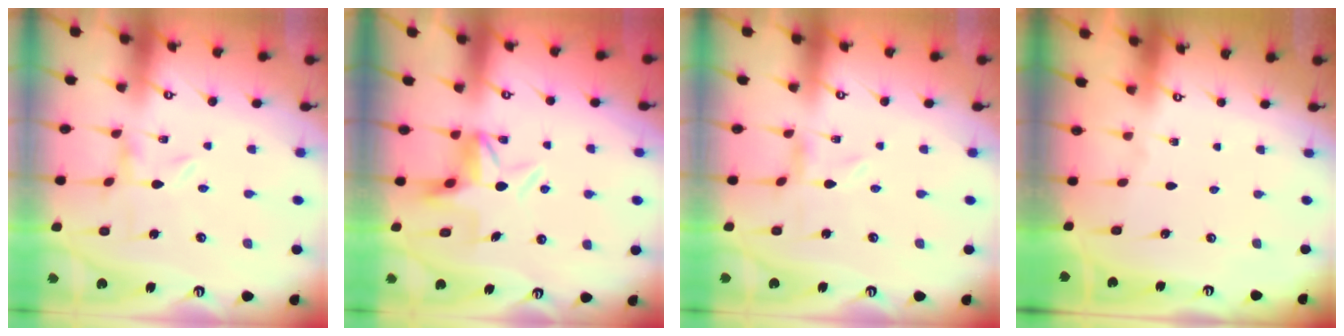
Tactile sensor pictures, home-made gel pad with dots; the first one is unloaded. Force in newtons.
{"total": 6.2, "press": 6.2, "slide": 0.4}
{"total": 0.0}
{"total": 0.0}